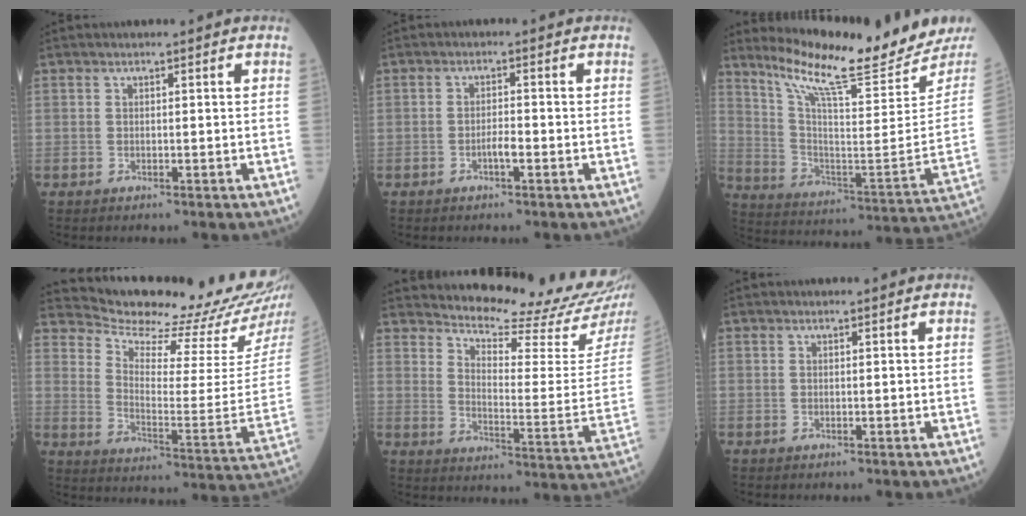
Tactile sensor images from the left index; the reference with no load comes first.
{"total": 1.9, "force": [-1.0, 0.3, 1.7], "torque": [-0.029, 0.002, -0.018]}
{"total": 20.6, "force": [18.9, 0.3, 8.2], "torque": [-0.153, -0.092, 0.278]}
{"total": 18.9, "force": [18.4, -0.3, 4.2], "torque": [-0.085, -0.116, 0.242]}
{"total": 16.9, "force": [16.0, -0.3, 5.4], "torque": [-0.092, -0.099, 0.203]}
{"total": 0.0}